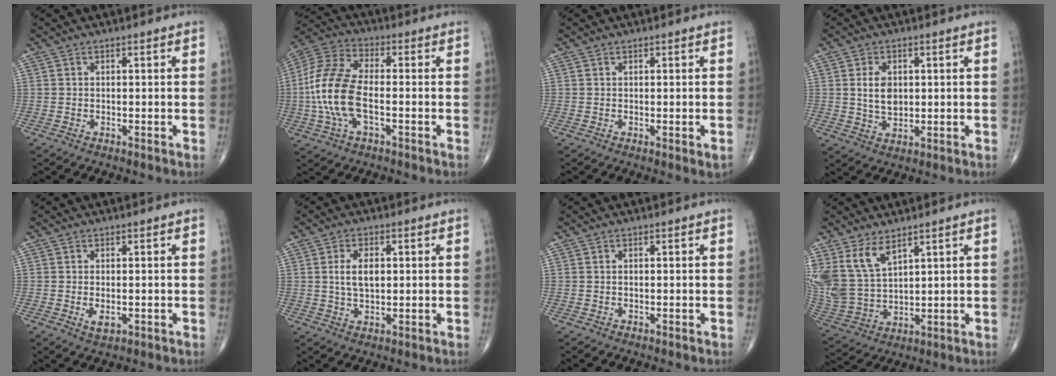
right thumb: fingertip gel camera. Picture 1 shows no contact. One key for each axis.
{"total": 14.8, "fx": -2.2, "fy": 7.1, "fz": 12.8, "tx": -0.285, "ty": 0.025, "tz": -0.046}
{"total": 1.5, "fx": -0.2, "fy": 0.4, "fz": 1.4, "tx": -0.022, "ty": -0.007, "tz": 0.001}
{"total": 5.8, "fx": 1.0, "fy": 3.9, "fz": 4.2, "tx": -0.064, "ty": -0.009, "tz": 0.024}
{"total": 2.5, "fx": -0.5, "fy": 1.3, "fz": 2.1, "tx": -0.037, "ty": -0.006, "tz": -0.005}
{"total": 5.9, "fx": 1.0, "fy": 3.3, "fz": 4.8, "tx": -0.083, "ty": -0.003, "tz": 0.020}
{"total": 0.0}
{"total": 11.6, "fx": 6.8, "fy": 5.9, "fz": 7.3, "tx": -0.147, "ty": -0.028, "tz": 0.158}